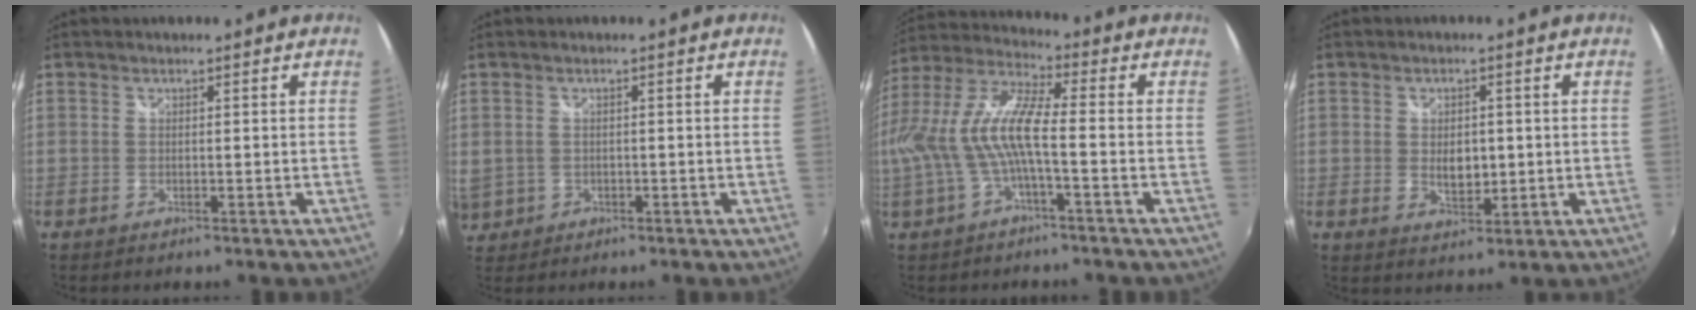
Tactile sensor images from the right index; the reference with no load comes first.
{"total": 6.5, "force": [0.0, 5.9, 2.7], "torque": [-0.077, 0.003, 0.015]}
{"total": 12.1, "force": [-1.9, 2.2, 11.8], "torque": [-0.229, 0.001, -0.032]}
{"total": 4.8, "force": [0.0, 3.0, 3.7], "torque": [-0.060, -0.004, 0.003]}